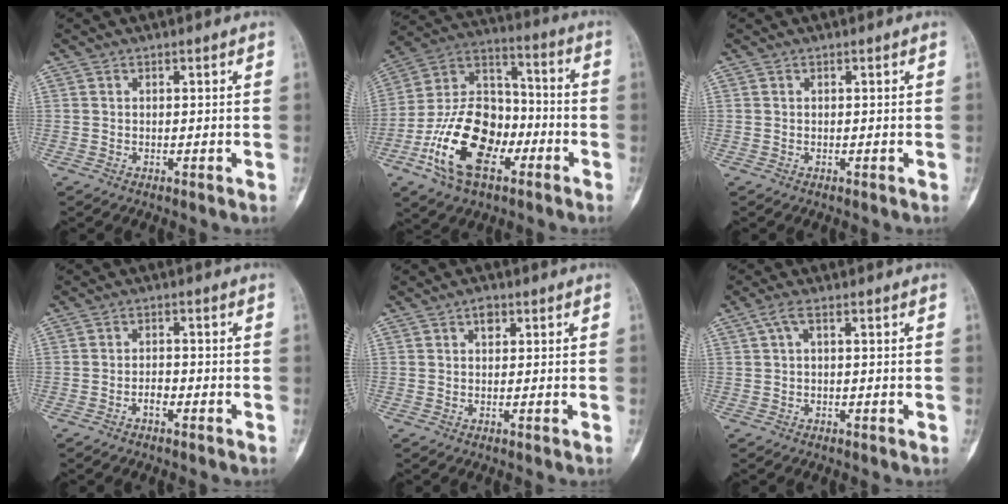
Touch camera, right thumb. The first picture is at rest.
{"total": 19.7, "force": [-8.0, 11.8, 13.7], "torque": [-0.231, 0.062, -0.146]}
{"total": 0.0}
{"total": 2.3, "force": [-1.4, 0.9, 1.5], "torque": [-0.026, 0.015, -0.028]}
{"total": 1.6, "force": [0.5, 1.1, 1.1], "torque": [-0.012, 0.003, 0.002]}
{"total": 2.1, "force": [0.4, 0.5, 2.0], "torque": [-0.049, 0.019, 0.010]}